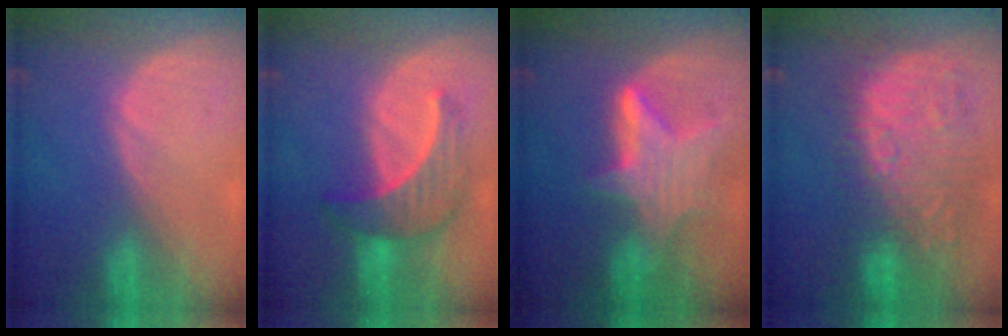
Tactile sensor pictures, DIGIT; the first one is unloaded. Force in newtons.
{"total": 6.7, "press": 6.7, "slide": 0.7}
{"total": 6.8, "press": 6.6, "slide": 1.7}
{"total": 12.4, "press": 11.5, "slide": 4.7}